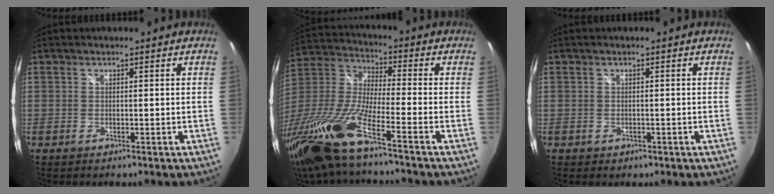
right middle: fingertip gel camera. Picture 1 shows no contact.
{"total": 18.9, "force": [-12.8, 1.4, 13.8], "torque": [-0.293, -0.037, -0.258]}
{"total": 1.1, "force": [-0.4, 0.9, 0.5], "torque": [-0.007, -0.001, -0.003]}